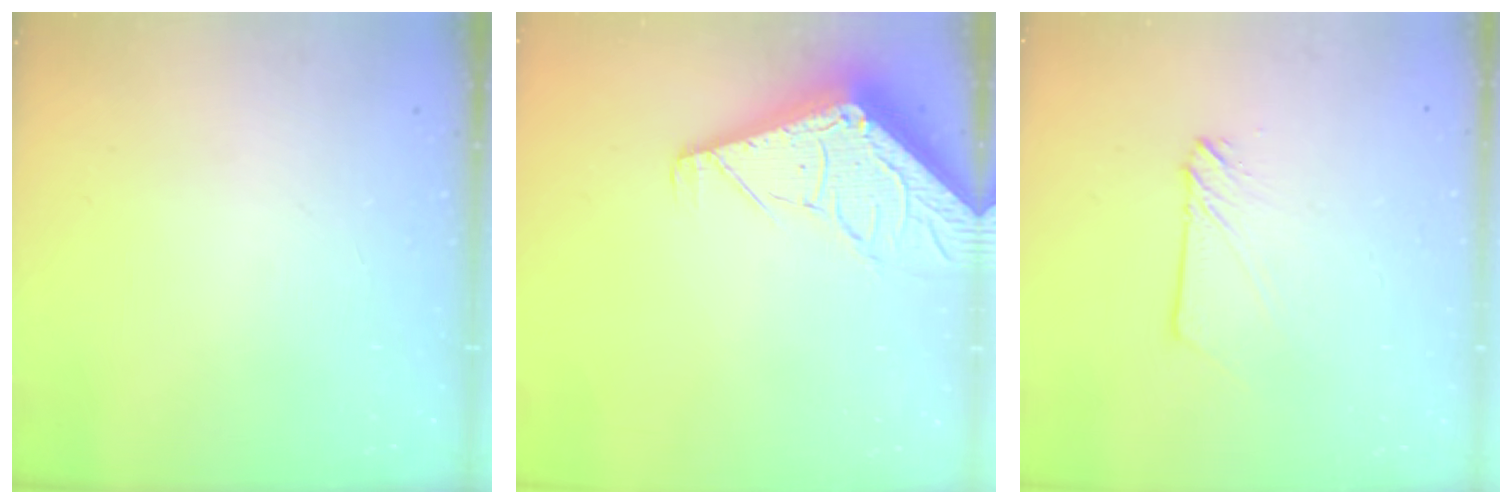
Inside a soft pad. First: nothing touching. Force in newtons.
{"total": 6.5, "press": 6.5, "slide": 0.7}
{"total": 4.1, "press": 4.1, "slide": 0.4}